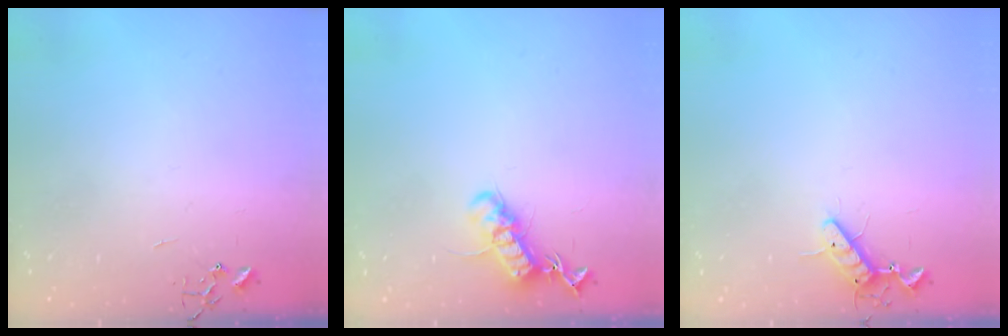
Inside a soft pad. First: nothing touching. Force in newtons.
{"total": 13.8, "press": 13.7, "slide": 1.3}
{"total": 8.5, "press": 8.4, "slide": 1.5}